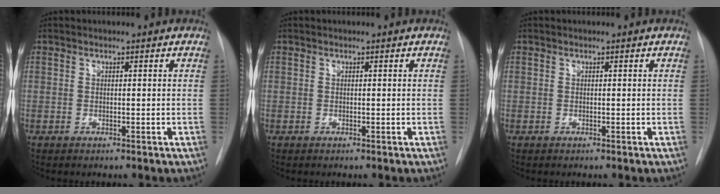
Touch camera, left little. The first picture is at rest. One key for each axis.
{"total": 0.0}
{"total": 0.0}